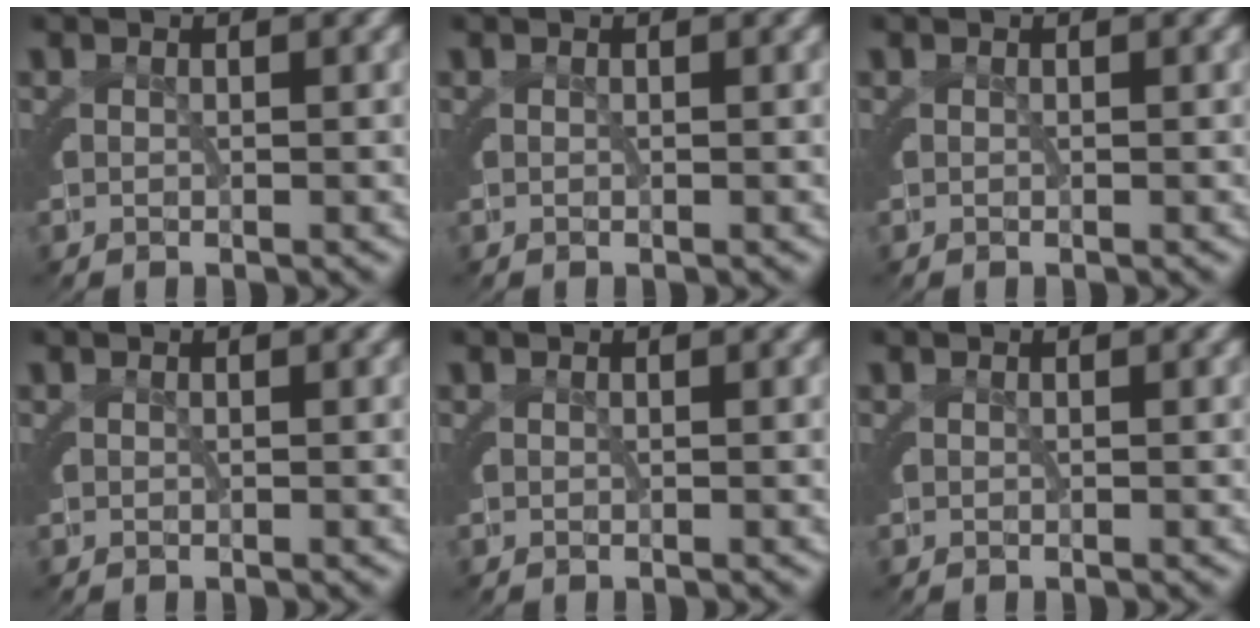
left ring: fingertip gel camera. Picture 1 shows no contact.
{"total": 0.0}
{"total": 0.0}
{"total": 0.0}
{"total": 0.0}
{"total": 0.0}